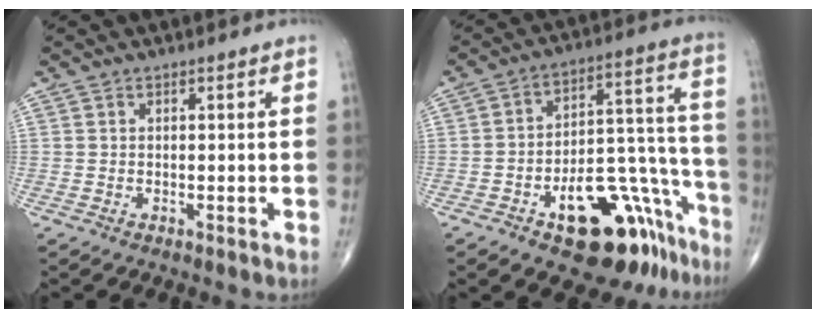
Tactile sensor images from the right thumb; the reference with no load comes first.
{"total": 20.6, "force": [-12.1, 9.5, 13.8], "torque": [-0.112, 0.112, -0.171]}